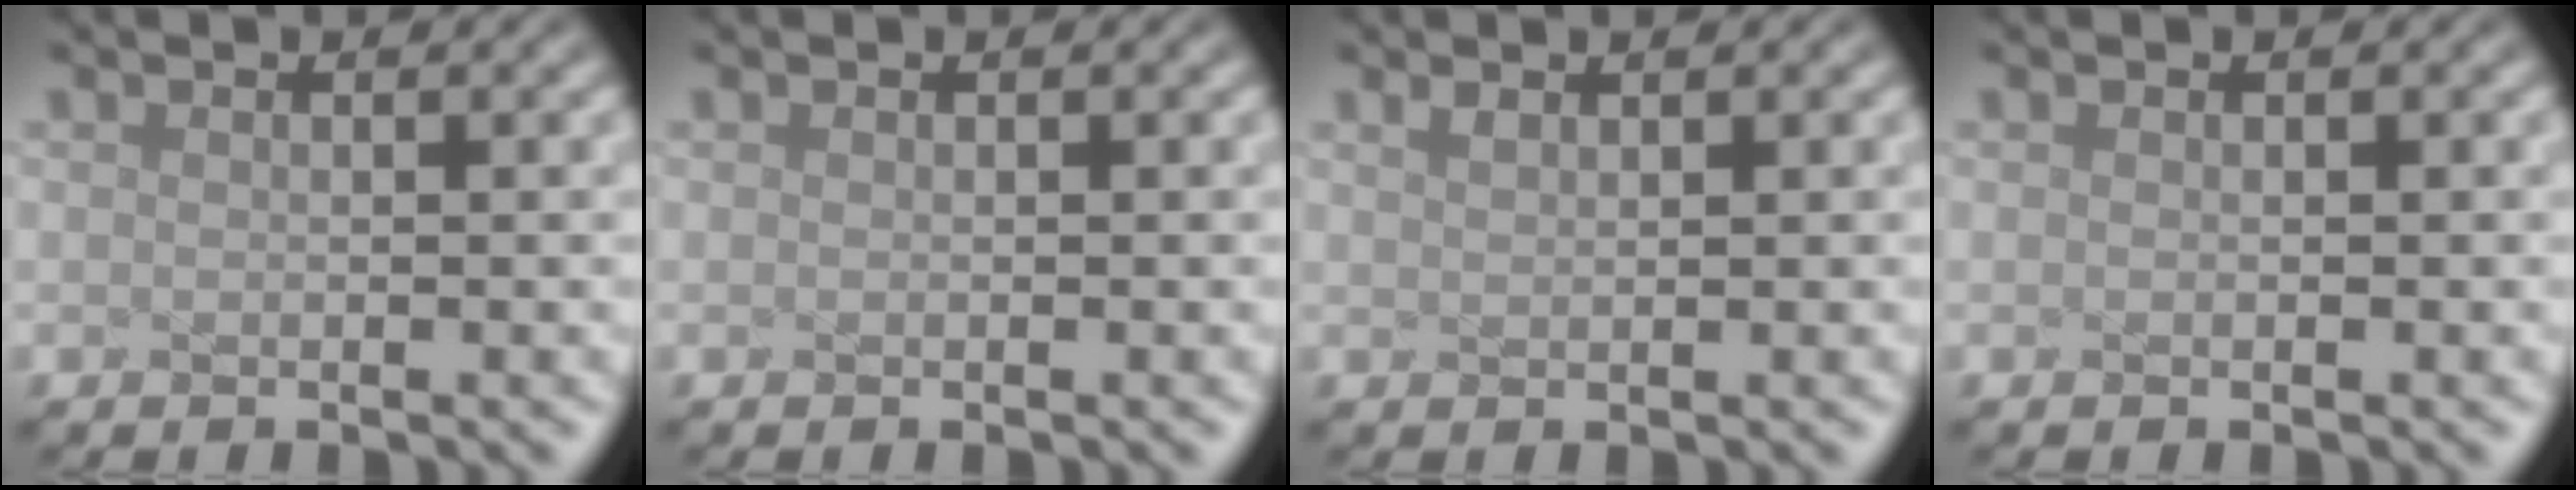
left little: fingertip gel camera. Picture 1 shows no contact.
{"total": 0.0}
{"total": 0.7, "force": [0.6, 0.2, 0.3], "torque": [-0.010, 0.002, 0.013]}
{"total": 0.0}